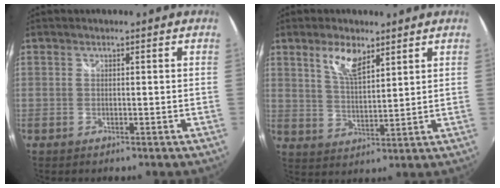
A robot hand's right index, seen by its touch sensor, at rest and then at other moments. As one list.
[{"total": 6.6, "force": [4.1, 2.5, 4.5], "torque": [-0.083, 0.004, 0.080]}]